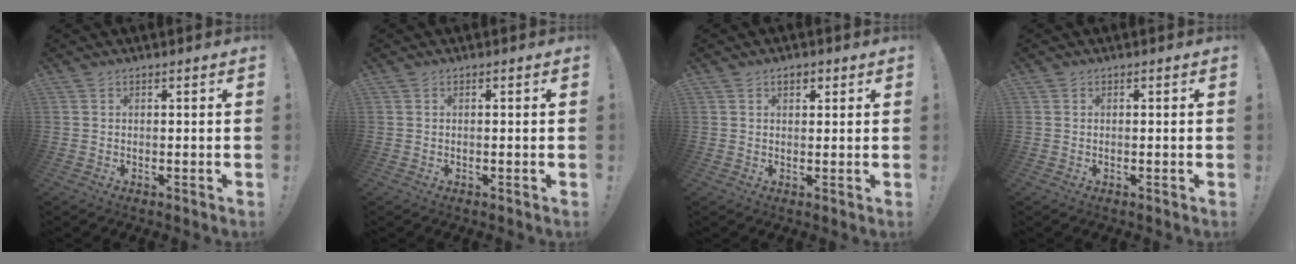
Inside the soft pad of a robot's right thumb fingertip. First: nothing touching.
{"total": 0.0}
{"total": 2.4, "force": [1.1, 1.5, 1.5], "torque": [-0.020, -0.001, 0.018]}
{"total": 0.0}